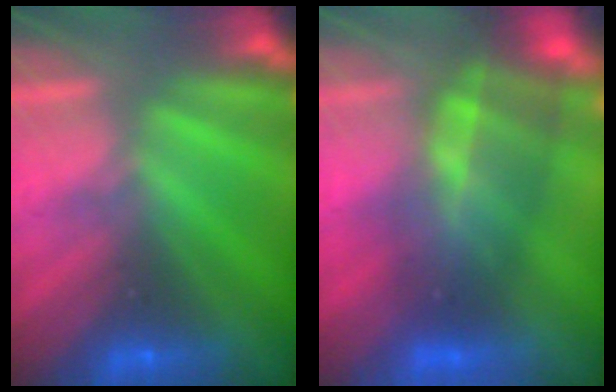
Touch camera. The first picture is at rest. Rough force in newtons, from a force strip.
{"total": 7.1}